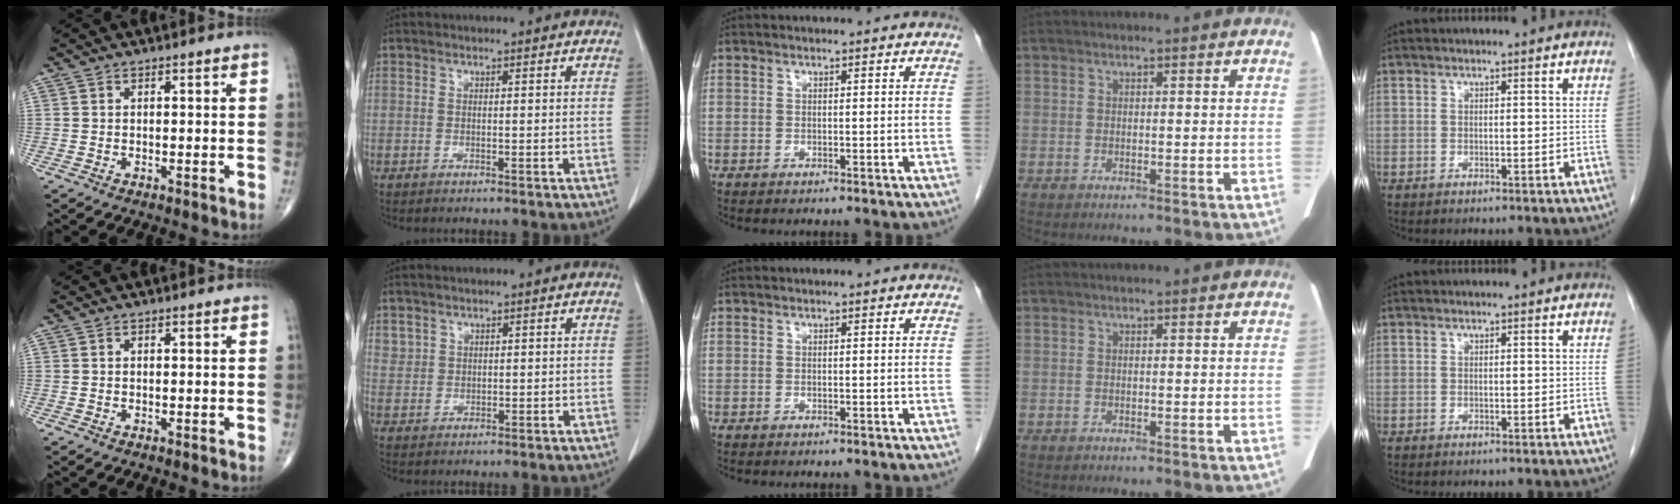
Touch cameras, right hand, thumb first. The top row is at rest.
{"index": {"total": 1.8, "force": [1.2, 1.4, 0.1], "torque": [0.011, 0.003, 0.020]}}